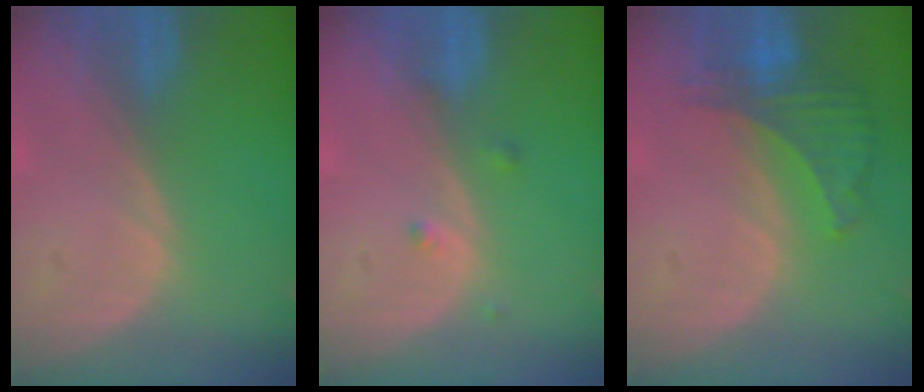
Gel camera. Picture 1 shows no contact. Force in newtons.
{"total": 1.3, "press": 1.3, "slide": 0.0}
{"total": 6.3, "press": 5.9, "slide": 2.3}